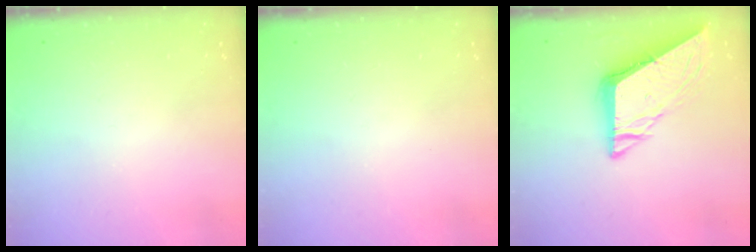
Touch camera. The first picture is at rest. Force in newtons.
{"total": 0.0}
{"total": 8.9, "press": 8.9, "slide": 1.0}